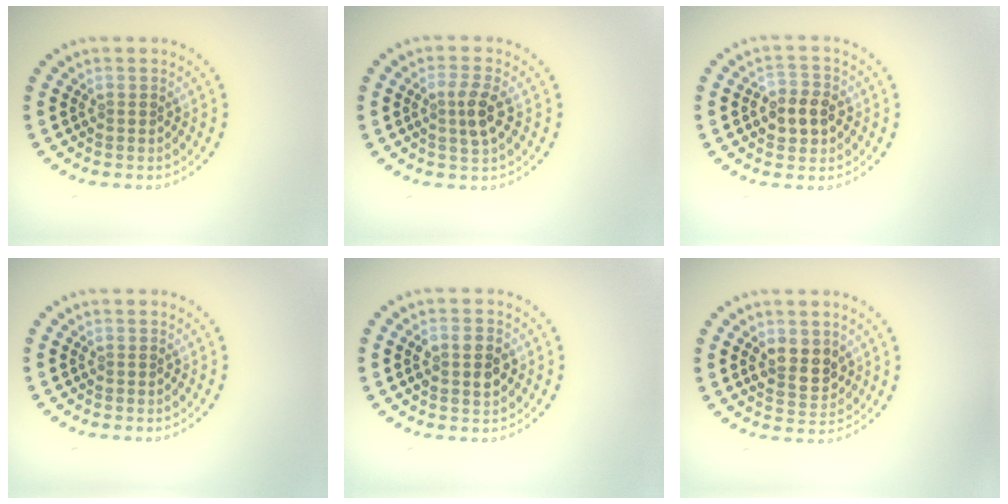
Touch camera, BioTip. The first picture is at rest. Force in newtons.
{"total": 2.4, "press": 2.3, "slide": 0.8}
{"total": 3.1, "press": 3.1, "slide": 0.7}
{"total": 0.0}
{"total": 2.5, "press": 2.5, "slide": 0.3}
{"total": 3.0, "press": 2.9, "slide": 0.8}